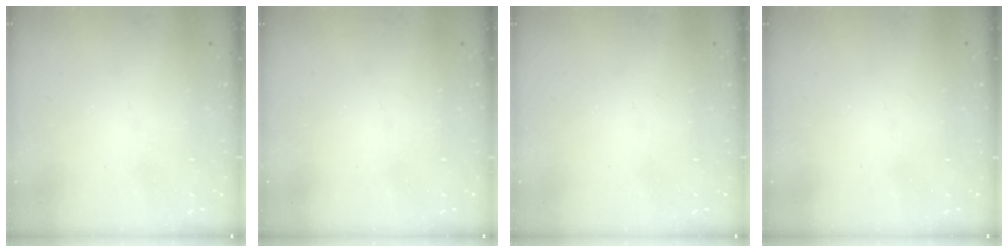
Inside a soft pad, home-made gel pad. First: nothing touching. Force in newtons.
{"total": 0.0}
{"total": 0.0}
{"total": 0.0}